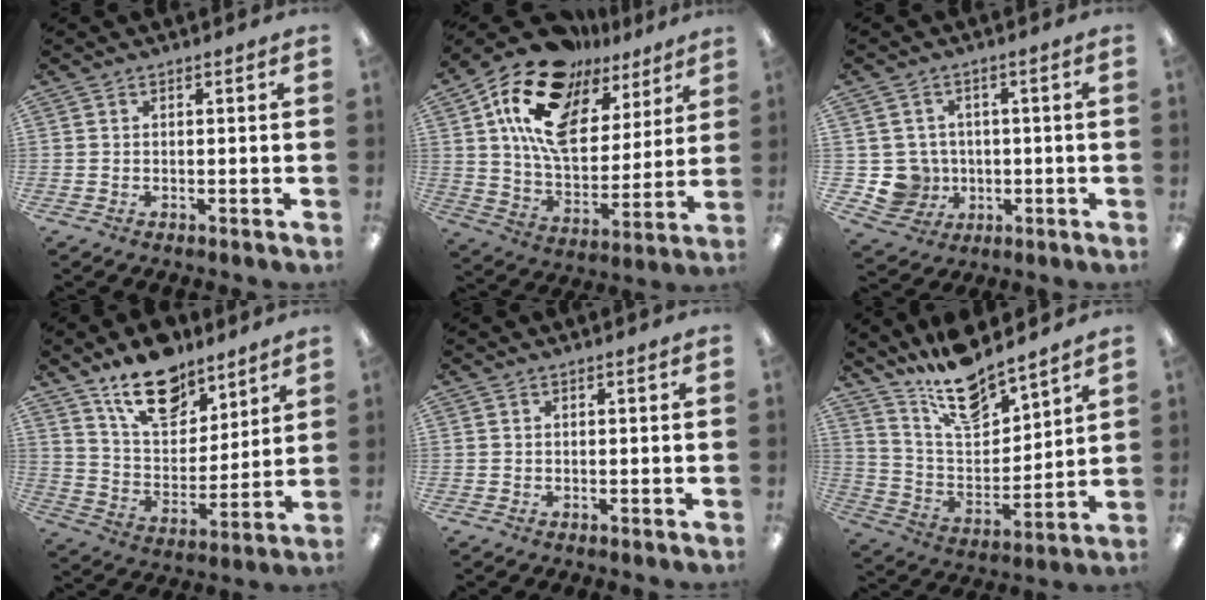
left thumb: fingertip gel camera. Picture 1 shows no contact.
{"total": 19.7, "force": [11.8, 11.2, 11.2], "torque": [-0.210, -0.062, 0.211]}
{"total": 6.9, "force": [-0.1, 6.8, 0.9], "torque": [-0.051, 0.003, 0.007]}
{"total": 16.2, "force": [12.0, 8.2, 7.1], "torque": [-0.109, -0.068, 0.216]}
{"total": 0.0}
{"total": 15.4, "force": [13.0, 4.6, 6.7], "torque": [-0.135, -0.083, 0.233]}